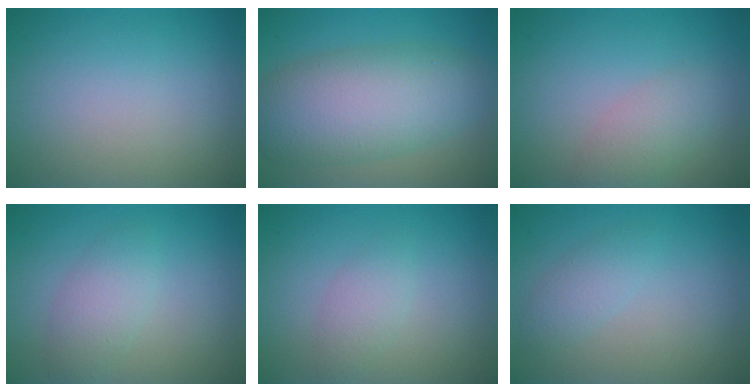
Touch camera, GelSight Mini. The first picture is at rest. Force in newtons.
{"total": 8.5, "press": 8.5, "slide": 0.4}
{"total": 2.7, "press": 2.7, "slide": 0.1}
{"total": 2.6, "press": 2.6, "slide": 0.1}
{"total": 1.7, "press": 1.7, "slide": 0.1}
{"total": 1.6, "press": 1.6, "slide": 0.0}